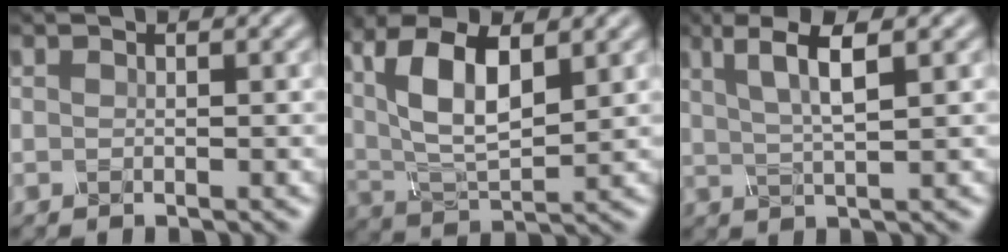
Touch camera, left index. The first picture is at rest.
{"total": 9.9, "force": [3.3, 4.4, 8.1], "torque": [-0.164, 0.011, 0.052]}
{"total": 4.4, "force": [1.6, 0.9, 3.9], "torque": [-0.073, 0.000, 0.030]}